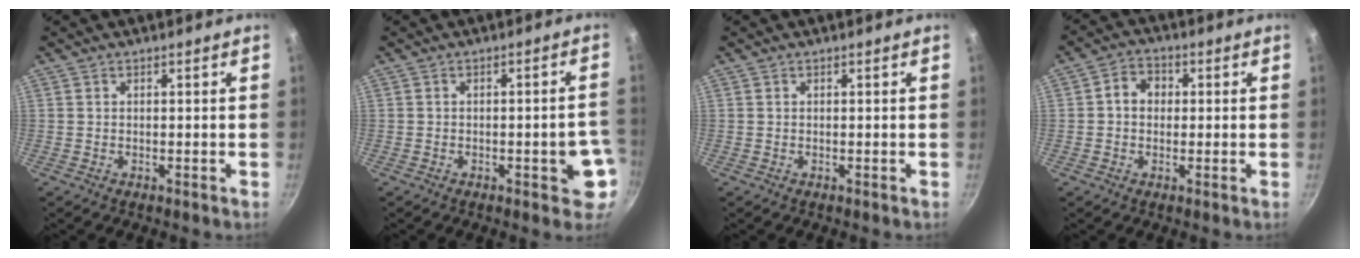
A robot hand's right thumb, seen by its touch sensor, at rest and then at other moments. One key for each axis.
{"total": 6.9, "fx": -2.0, "fy": 2.5, "fz": 6.1, "tx": -0.051, "ty": 0.019, "tz": -0.020}
{"total": 0.0}
{"total": 4.8, "fx": 0.4, "fy": 4.1, "fz": 2.6, "tx": -0.022, "ty": 0.010, "tz": -0.005}